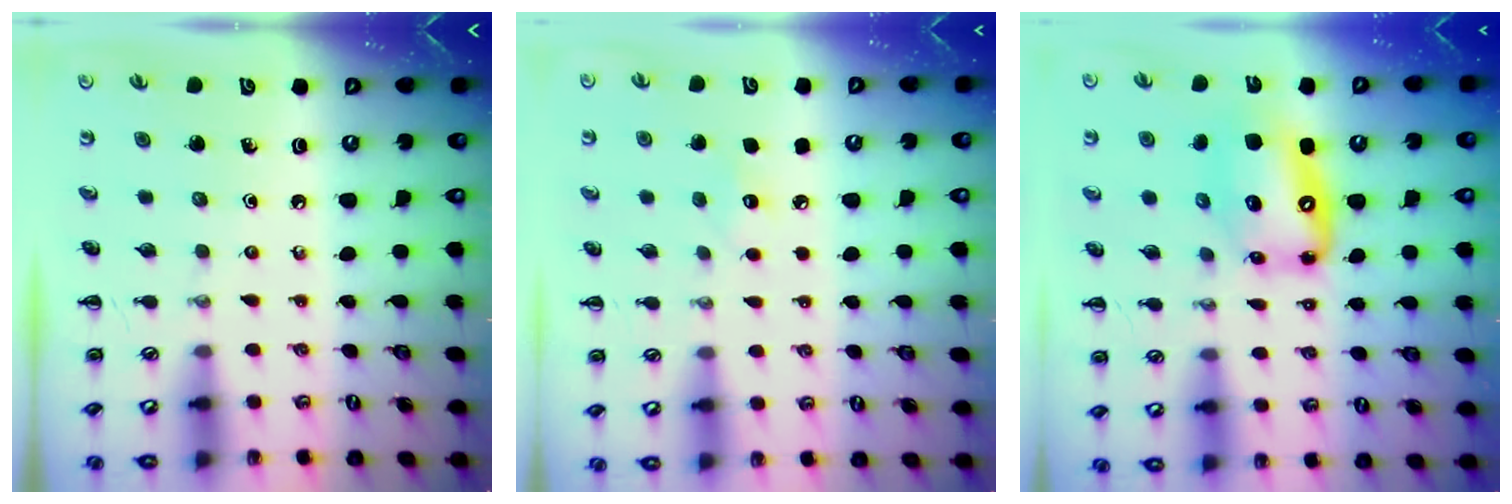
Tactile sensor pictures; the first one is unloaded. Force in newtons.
{"total": 5.5, "press": 5.3, "slide": 1.3}
{"total": 13.2, "press": 12.7, "slide": 3.6}